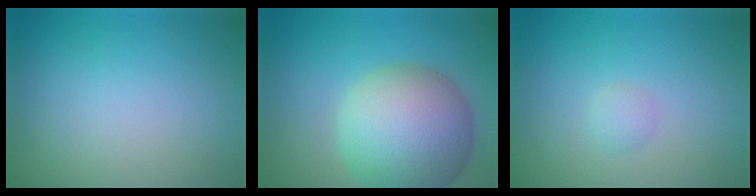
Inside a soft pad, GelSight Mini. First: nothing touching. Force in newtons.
{"total": 10.4, "press": 10.4, "slide": 0.5}
{"total": 0.9, "press": 0.8, "slide": 0.1}